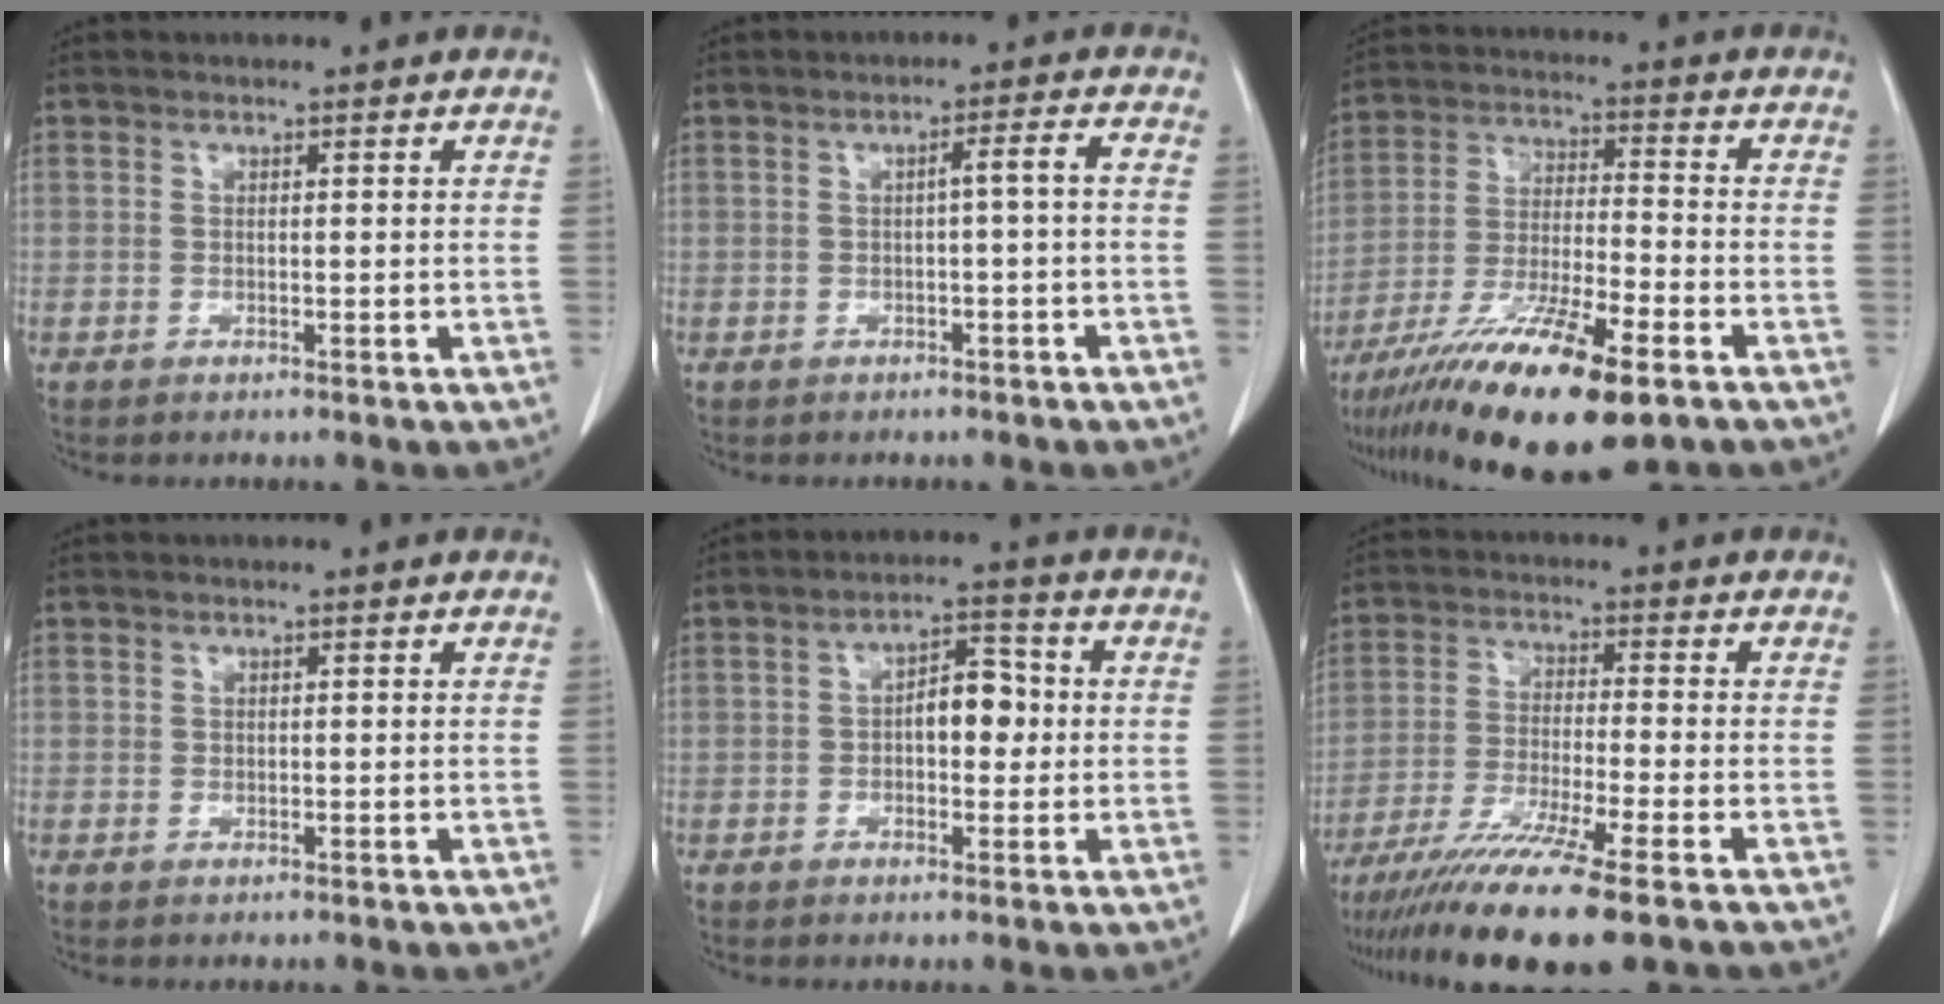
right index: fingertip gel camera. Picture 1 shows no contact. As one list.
[{"total": 2.4, "force": [-0.5, -0.1, 2.3], "torque": [-0.034, 0.006, -0.008]}, {"total": 17.1, "force": [-10.9, 2.3, 13.0], "torque": [-0.236, -0.040, -0.195]}, {"total": 0.0}, {"total": 5.7, "force": [0.2, 2.7, 5.0], "torque": [-0.074, 0.021, 0.003]}, {"total": 12.8, "force": [-9.4, -0.7, 8.7], "torque": [-0.156, -0.036, -0.158]}]